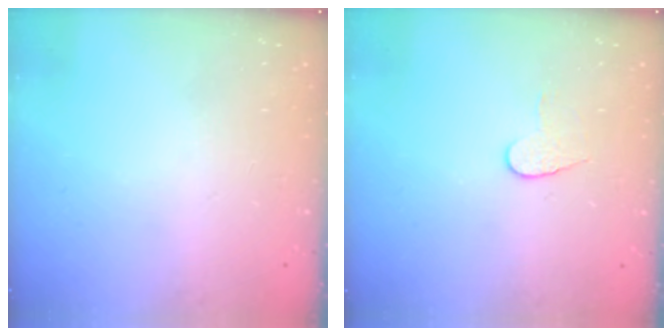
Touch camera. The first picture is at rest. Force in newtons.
{"total": 6.0, "press": 6.0, "slide": 0.5}